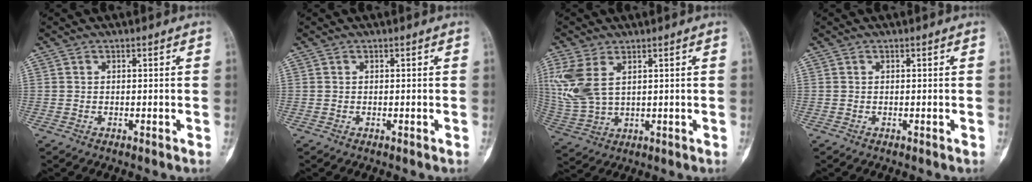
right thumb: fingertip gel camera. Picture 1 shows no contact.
{"total": 0.0}
{"total": 10.3, "force": [3.7, 5.6, 7.8], "torque": [-0.191, -0.003, 0.090]}
{"total": 0.0}